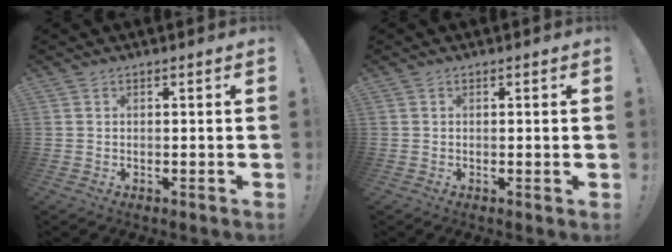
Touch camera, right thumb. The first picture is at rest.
{"total": 1.0, "force": [0.0, -0.2, 1.0], "torque": [-0.015, -0.001, 0.000]}